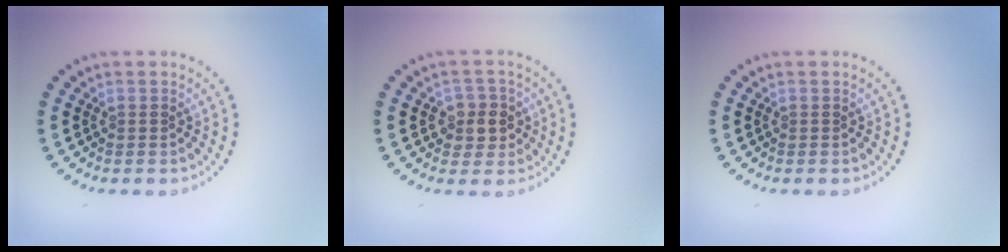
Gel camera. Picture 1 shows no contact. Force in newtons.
{"total": 2.7, "press": 2.5, "slide": 1.0}
{"total": 0.0}